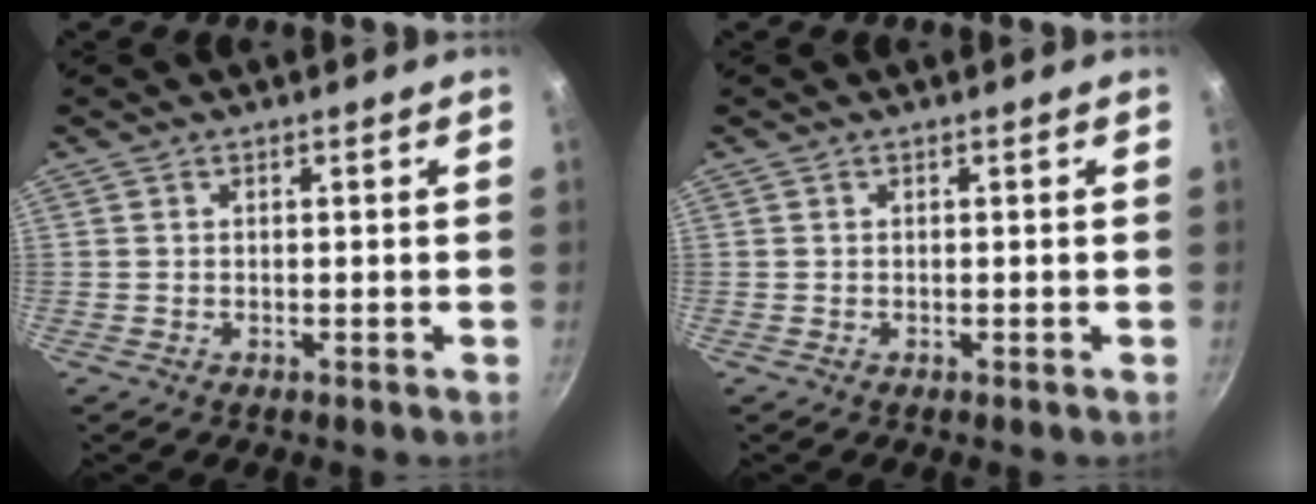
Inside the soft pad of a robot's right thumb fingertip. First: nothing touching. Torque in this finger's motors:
{"motor_torque": [0.00, 0.00, -0.02, -0.02, 0.01]}